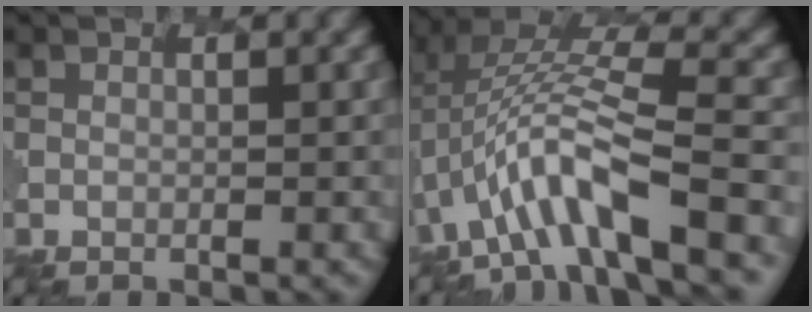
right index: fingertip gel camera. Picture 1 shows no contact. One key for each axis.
{"total": 8.6, "fx": -2.8, "fy": 2.6, "fz": 7.7, "tx": -0.147, "ty": 0.018, "tz": -0.052}